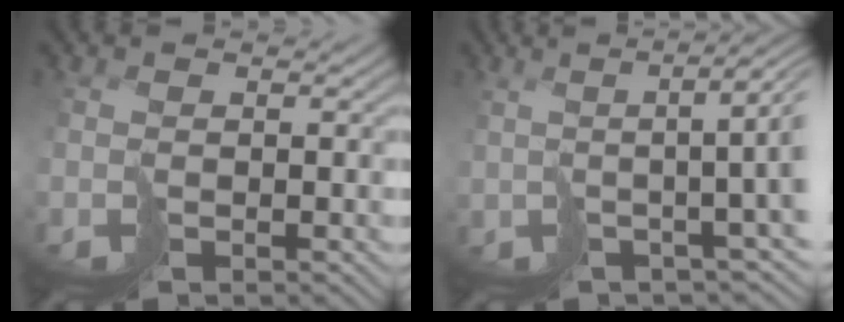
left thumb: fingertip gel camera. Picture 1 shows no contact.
{"total": 7.7, "force": [1.0, 0.6, 7.6], "torque": [-0.106, 0.008, 0.024]}